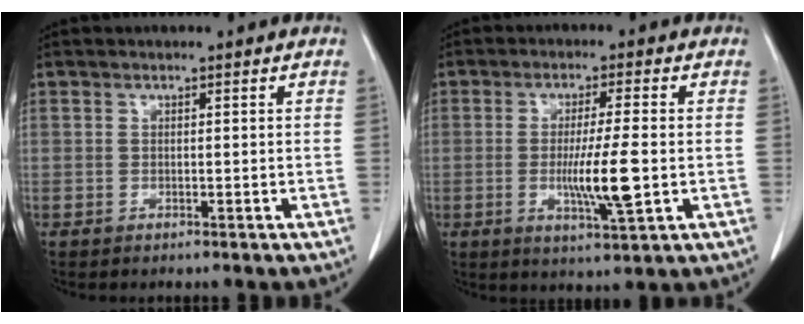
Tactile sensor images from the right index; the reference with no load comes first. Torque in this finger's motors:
{"motor_torque": [1.37, 0.57, 0.50, 0.10]}